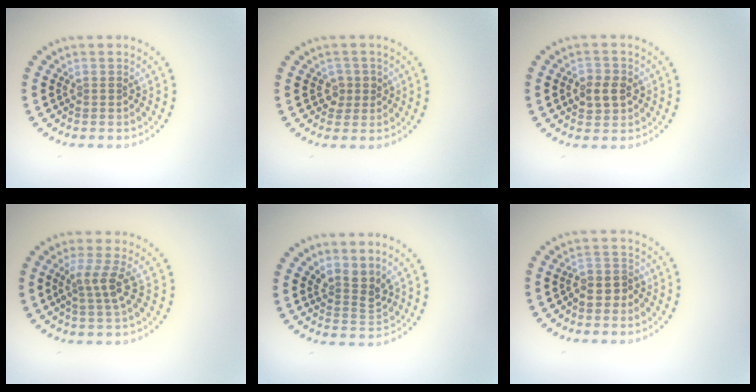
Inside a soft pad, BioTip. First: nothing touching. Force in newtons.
{"total": 1.6, "press": 1.4, "slide": 0.7}
{"total": 2.6, "press": 2.5, "slide": 0.4}
{"total": 2.6, "press": 2.0, "slide": 1.7}
{"total": 2.5, "press": 1.8, "slide": 1.7}
{"total": 1.7, "press": 1.5, "slide": 0.8}